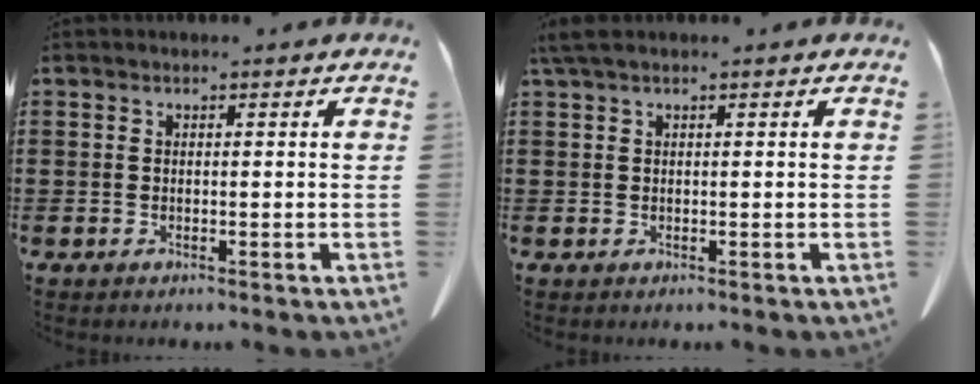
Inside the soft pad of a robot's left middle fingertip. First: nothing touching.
{"total": 1.2, "force": [0.6, 0.0, 1.0], "torque": [-0.022, -0.001, 0.012]}